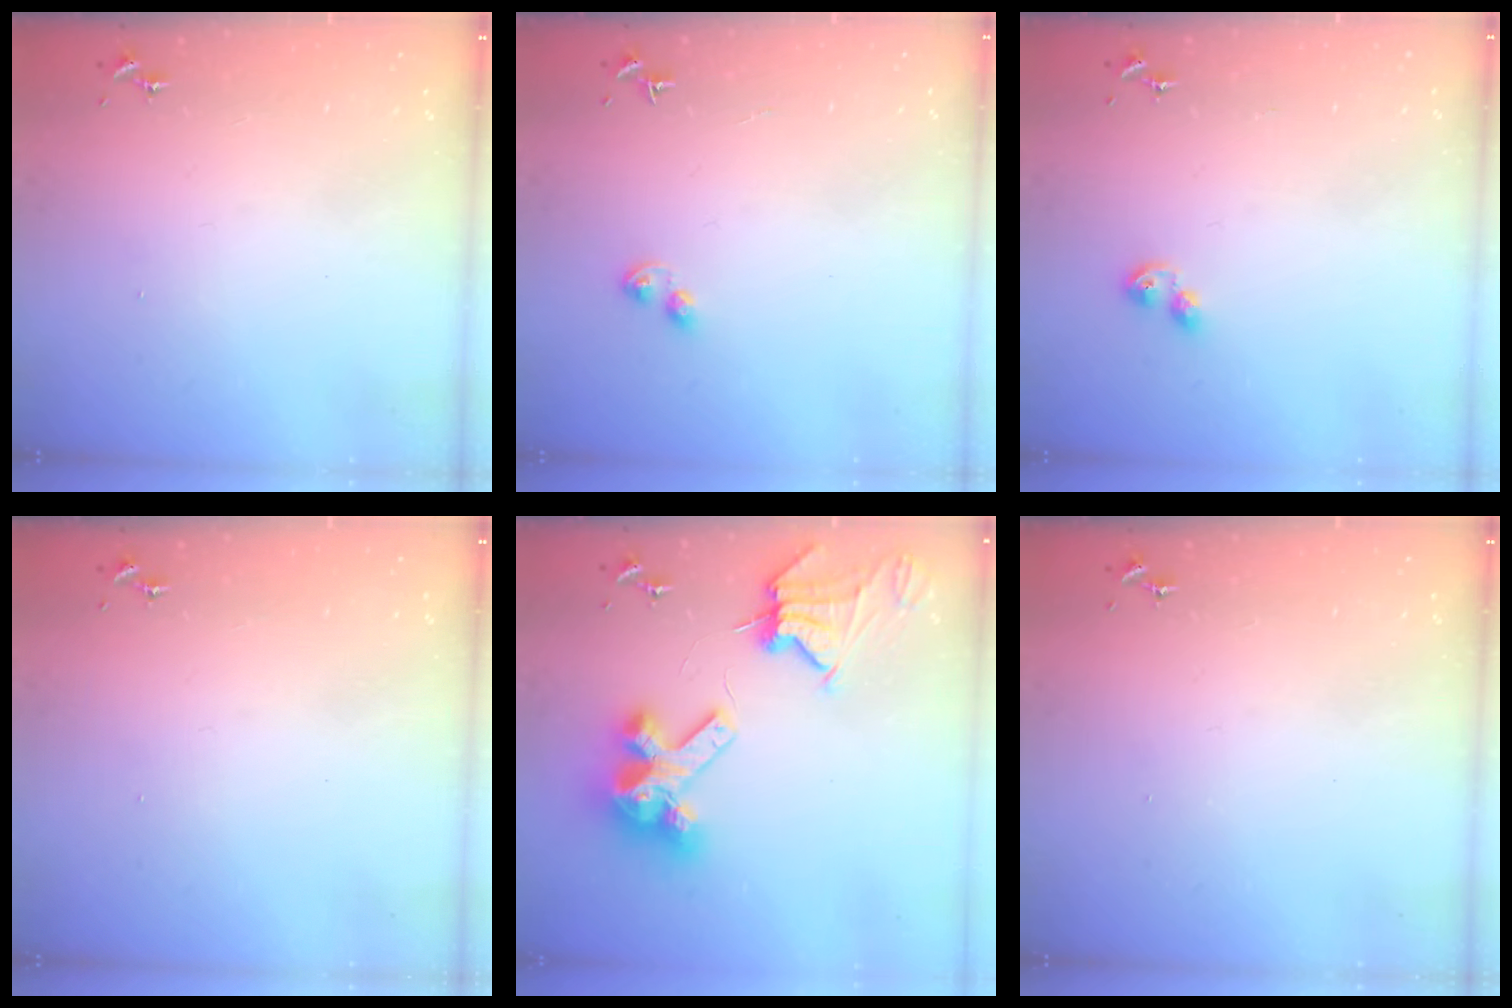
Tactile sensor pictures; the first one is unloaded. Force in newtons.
{"total": 2.7, "press": 2.7, "slide": 0.4}
{"total": 3.7, "press": 3.7, "slide": 0.5}
{"total": 0.0}
{"total": 14.8, "press": 14.7, "slide": 1.7}
{"total": 1.3, "press": 0.9, "slide": 0.9}